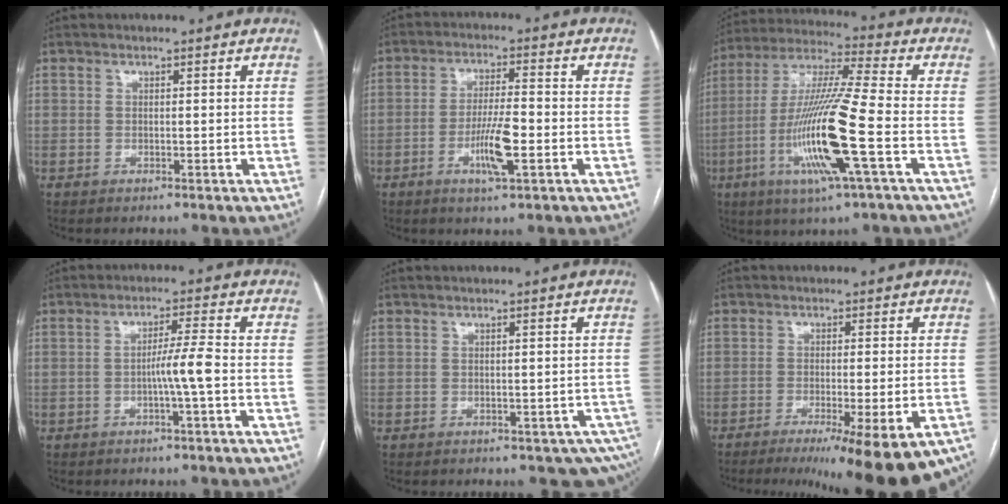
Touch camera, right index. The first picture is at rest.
{"total": 7.0, "force": [-2.3, 0.6, 6.6], "torque": [-0.125, -0.006, -0.042]}
{"total": 17.3, "force": [-5.1, -0.2, 16.6], "torque": [-0.337, -0.016, -0.103]}
{"total": 4.3, "force": [-1.2, -0.8, 4.1], "torque": [-0.068, 0.003, -0.020]}
{"total": 5.5, "force": [-3.5, 3.4, 2.4], "torque": [-0.009, 0.009, -0.040]}
{"total": 15.6, "force": [-11.0, 1.2, 11.1], "torque": [-0.100, -0.028, -0.148]}